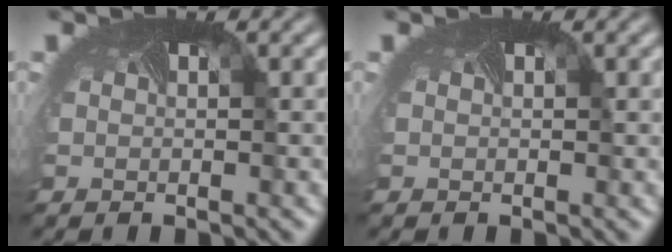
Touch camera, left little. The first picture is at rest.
{"total": 0.0}